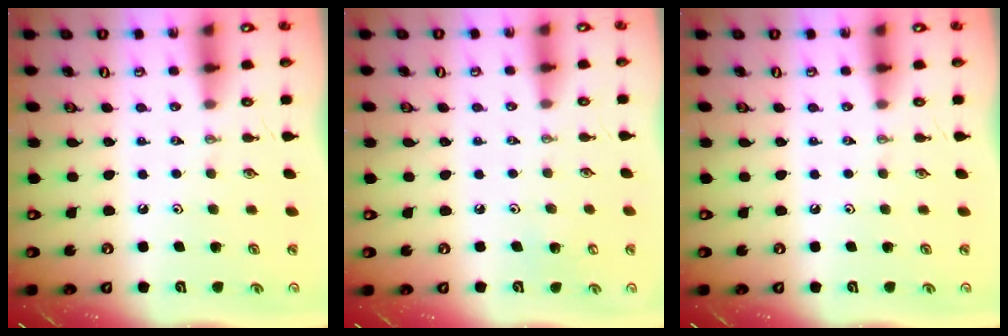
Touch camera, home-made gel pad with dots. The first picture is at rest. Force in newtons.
{"total": 3.8, "press": 3.8, "slide": 0.4}
{"total": 0.0}